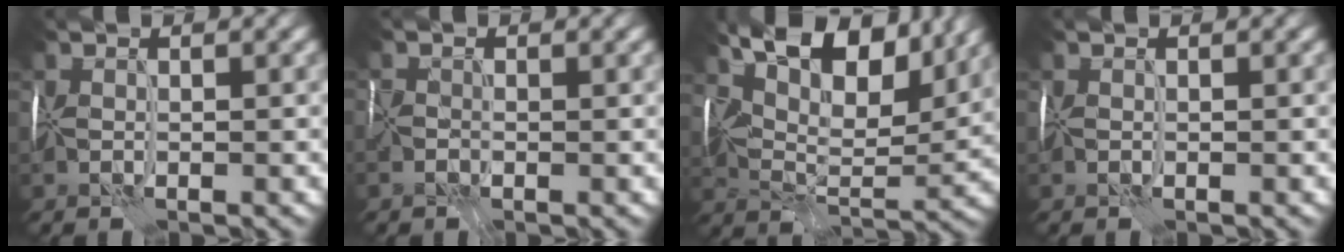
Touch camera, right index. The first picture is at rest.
{"total": 1.5, "force": [-0.6, 1.1, 0.8], "torque": [-0.023, -0.007, -0.014]}
{"total": 11.6, "force": [7.2, 4.9, 7.7], "torque": [-0.133, 0.005, 0.116]}
{"total": 0.0}